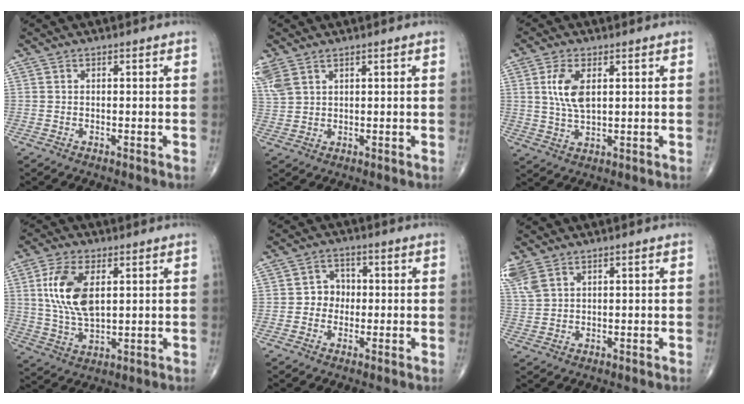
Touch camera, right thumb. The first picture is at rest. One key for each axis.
{"total": 6.9, "fx": 4.0, "fy": 3.8, "fz": 4.1, "tx": -0.112, "ty": 0.003, "tz": 0.092}
{"total": 6.9, "fx": 1.9, "fy": 3.3, "fz": 5.8, "tx": -0.118, "ty": -0.008, "tz": 0.041}
{"total": 11.9, "fx": 3.0, "fy": 6.1, "fz": 9.7, "tx": -0.193, "ty": -0.011, "tz": 0.063}
{"total": 4.1, "fx": -0.3, "fy": 3.8, "fz": 1.7, "tx": 0.006, "ty": 0.012, "tz": -0.015}
{"total": 5.9, "fx": 3.6, "fy": 3.2, "fz": 3.4, "tx": -0.089, "ty": 0.004, "tz": 0.085}